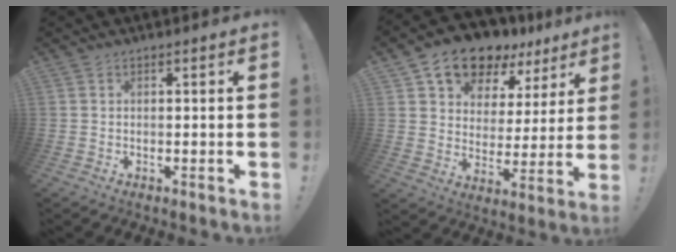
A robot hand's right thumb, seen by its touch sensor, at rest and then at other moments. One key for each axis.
{"total": 12.3, "fx": 10.0, "fy": 6.0, "fz": 4.1, "tx": -0.082, "ty": -0.074, "tz": 0.181}